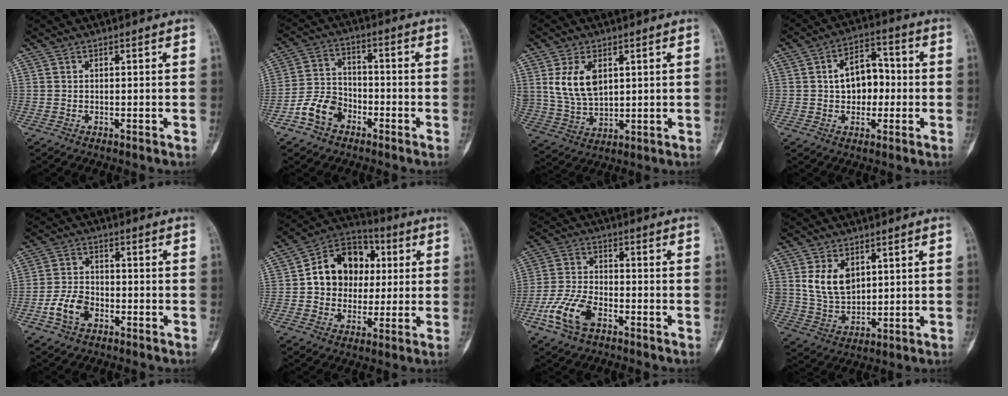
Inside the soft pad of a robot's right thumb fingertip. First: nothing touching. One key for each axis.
{"total": 8.2, "fx": -4.3, "fy": 5.8, "fz": 3.8, "tx": -0.058, "ty": 0.035, "tz": -0.086}
{"total": 9.6, "fx": 3.0, "fy": 5.9, "fz": 6.9, "tx": -0.124, "ty": -0.011, "tz": 0.072}
{"total": 9.5, "fx": 0.0, "fy": 6.5, "fz": 6.9, "tx": -0.071, "ty": 0.027, "tz": -0.007}
{"total": 6.7, "fx": -2.9, "fy": 4.4, "fz": 4.2, "tx": -0.074, "ty": 0.020, "tz": -0.057}
{"total": 15.4, "fx": 2.1, "fy": 12.5, "fz": 8.7, "tx": -0.089, "ty": 0.015, "tz": 0.029}
{"total": 9.9, "fx": -4.8, "fy": 5.3, "fz": 6.8, "tx": -0.147, "ty": 0.020, "tz": -0.094}
{"total": 9.1, "fx": 3.3, "fy": 6.3, "fz": 5.7, "tx": -0.085, "ty": -0.019, "tz": 0.079}